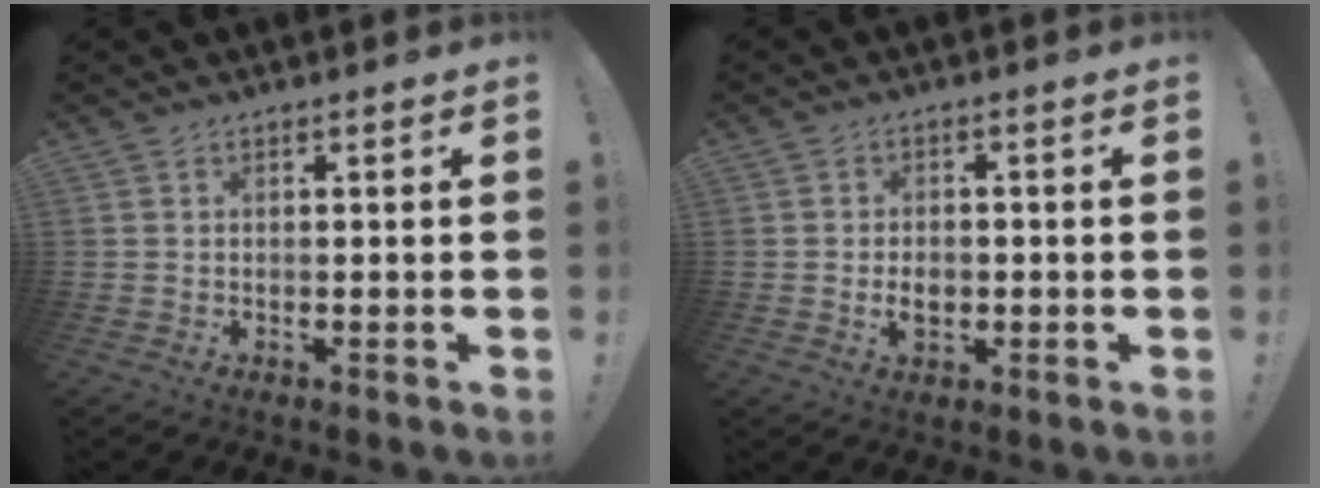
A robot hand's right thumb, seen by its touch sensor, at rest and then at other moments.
{"total": 4.4, "force": [-1.3, 2.8, 3.1], "torque": [-0.047, 0.004, -0.025]}